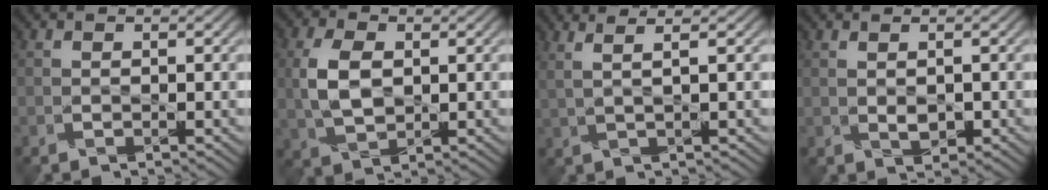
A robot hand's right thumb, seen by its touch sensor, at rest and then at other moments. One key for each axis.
{"total": 6.0, "fx": 0.6, "fy": 3.8, "fz": 4.6, "tx": -0.113, "ty": 0.006, "tz": 0.010}
{"total": 3.5, "fx": 2.2, "fy": 0.6, "fz": 2.6, "tx": -0.044, "ty": 0.018, "tz": 0.018}
{"total": 1.5, "fx": 0.1, "fy": 0.7, "fz": 1.3, "tx": -0.028, "ty": -0.003, "tz": 0.006}